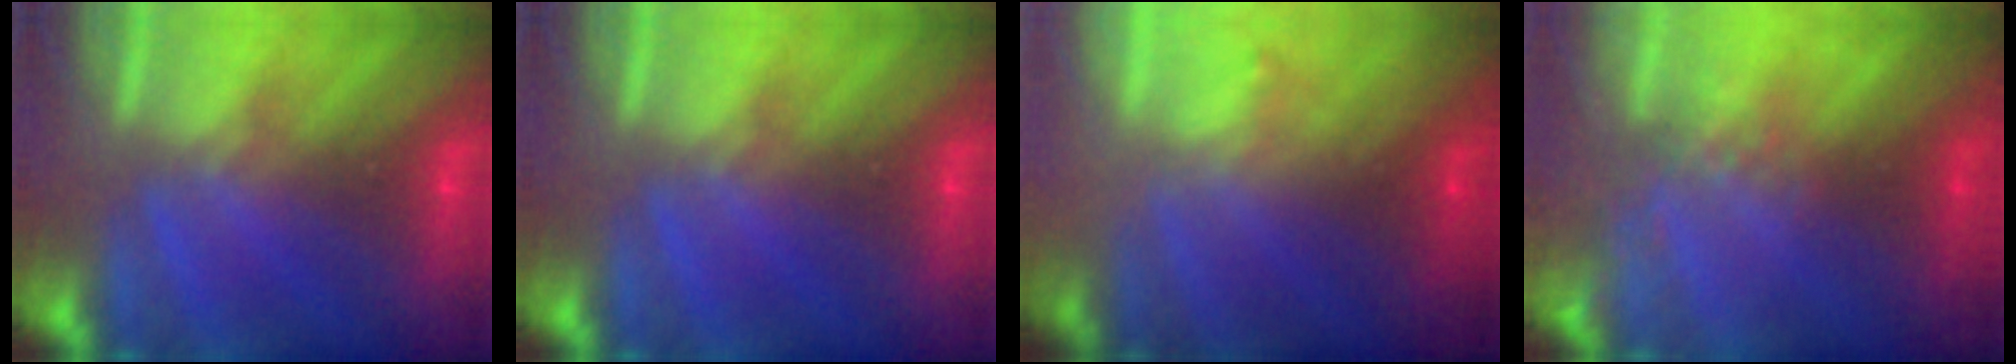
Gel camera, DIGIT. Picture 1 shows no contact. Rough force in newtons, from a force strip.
{"total": 0.0}
{"total": 7.7}
{"total": 2.4}